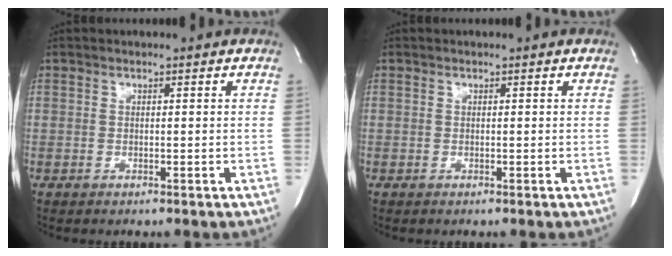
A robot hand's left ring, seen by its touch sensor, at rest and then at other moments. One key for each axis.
{"total": 0.0}